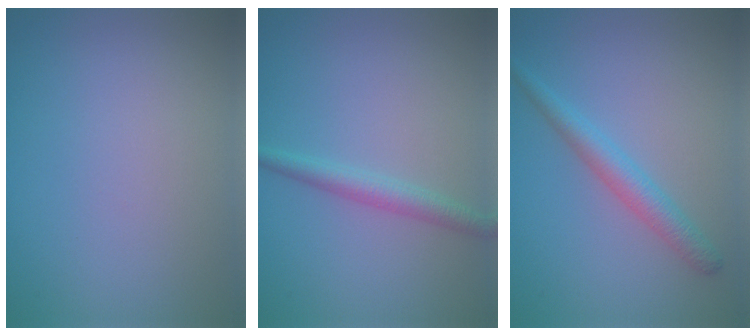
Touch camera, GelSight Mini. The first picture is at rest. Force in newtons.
{"total": 2.1, "press": 2.1, "slide": 0.1}
{"total": 2.6, "press": 2.6, "slide": 0.1}